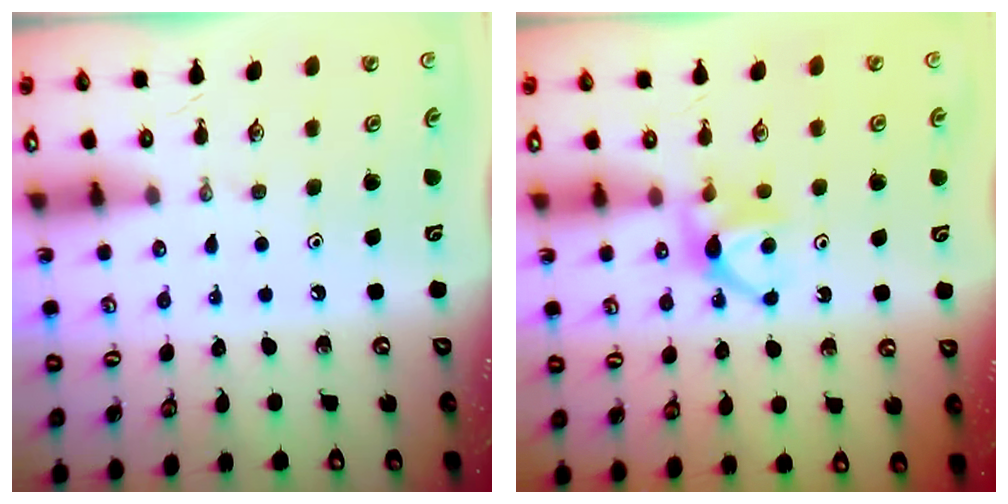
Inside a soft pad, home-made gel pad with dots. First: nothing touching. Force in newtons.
{"total": 5.1, "press": 5.0, "slide": 0.7}